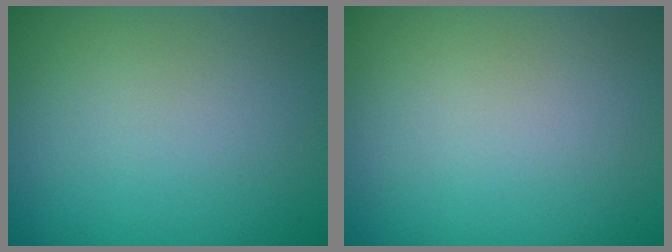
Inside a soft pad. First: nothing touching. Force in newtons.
{"total": 0.0}